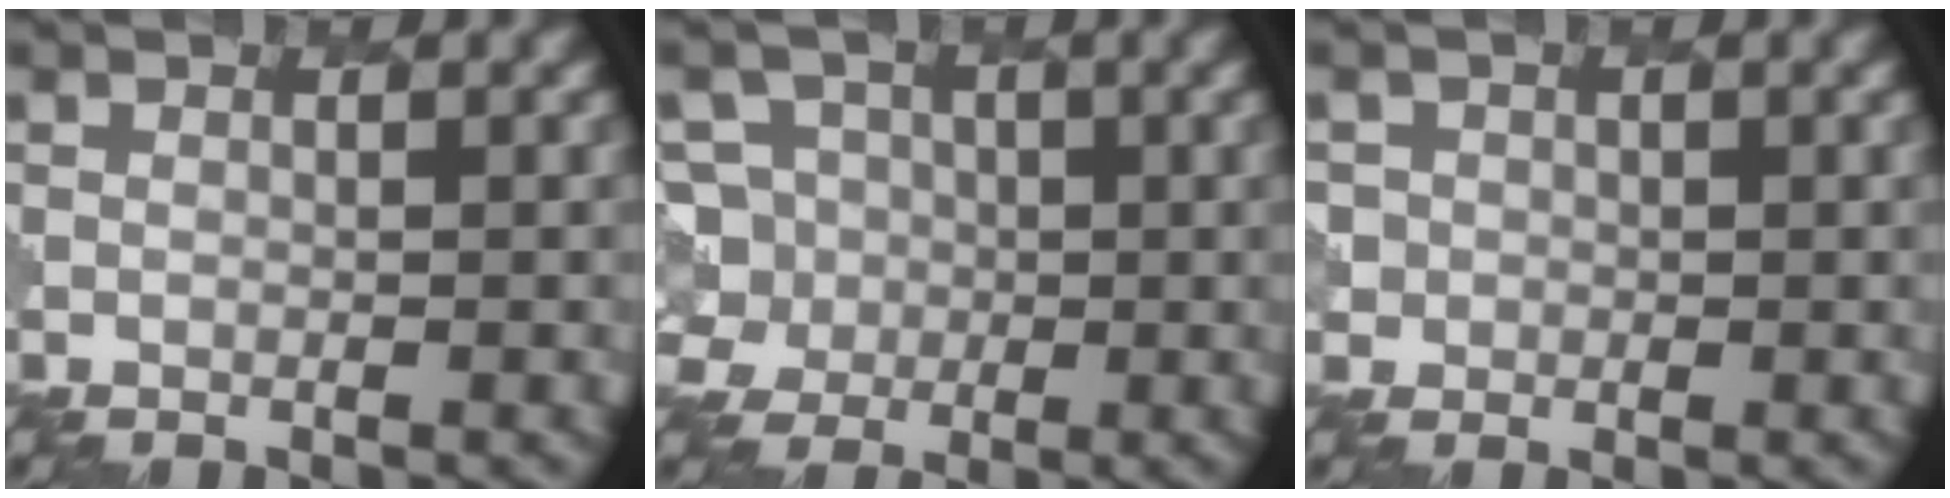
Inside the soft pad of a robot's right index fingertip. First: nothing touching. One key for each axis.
{"total": 7.2, "fx": -0.9, "fy": 6.9, "fz": 2.1, "tx": -0.044, "ty": 0.026, "tz": -0.046}
{"total": 2.3, "fx": 0.2, "fy": 2.3, "fz": -0.3, "tx": 0.009, "ty": 0.008, "tz": 0.000}